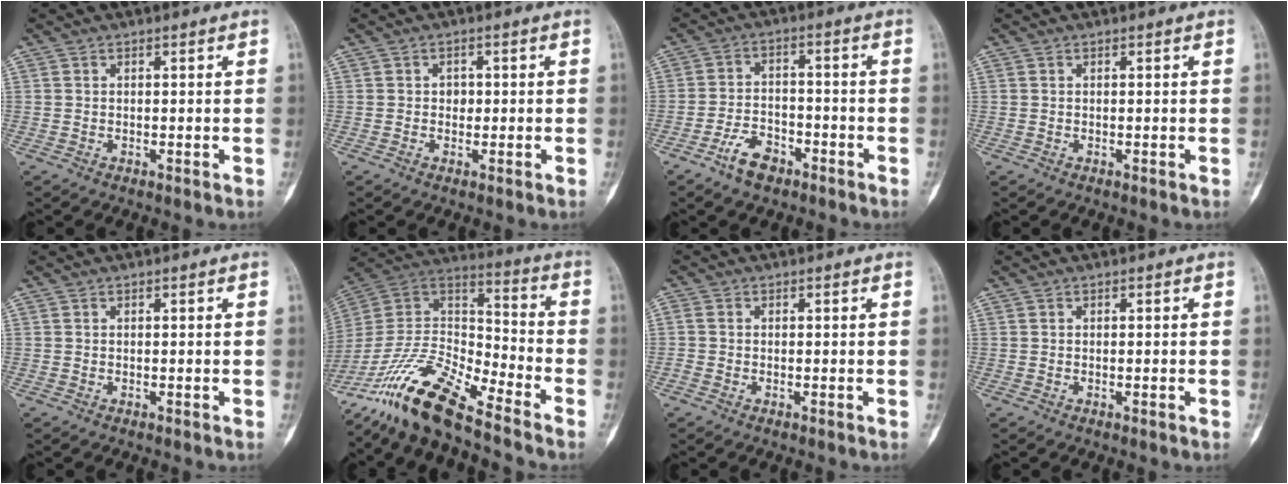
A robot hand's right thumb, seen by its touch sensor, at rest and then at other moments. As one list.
[{"total": 0.6, "force": [-0.3, 0.4, 0.3], "torque": [0.001, 0.002, -0.009]}, {"total": 6.4, "force": [-4.3, 3.3, 3.4], "torque": [-0.055, 0.030, -0.078]}, {"total": 0.0}, {"total": 0.0}, {"total": 18.9, "force": [-14.7, 4.5, 11.0], "torque": [-0.203, 0.079, -0.281]}, {"total": 1.2, "force": [-0.3, 0.9, 0.7], "torque": [-0.021, -0.002, -0.013]}, {"total": 0.6, "force": [-0.2, 0.1, 0.5], "torque": [-0.006, -0.001, -0.002]}]